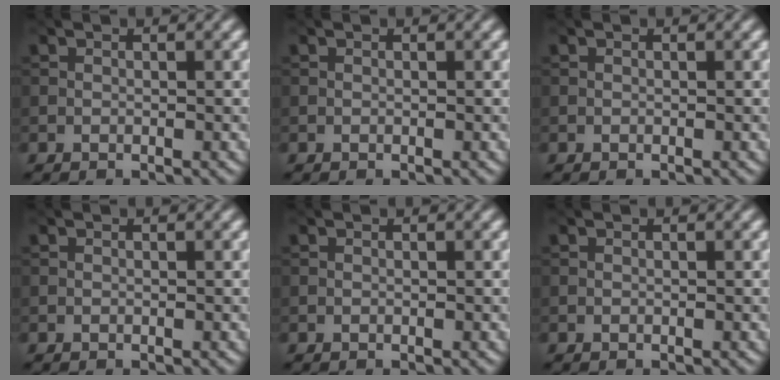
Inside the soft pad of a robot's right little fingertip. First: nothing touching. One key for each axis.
{"total": 0.0}
{"total": 0.0}
{"total": 0.0}
{"total": 0.0}
{"total": 0.0}